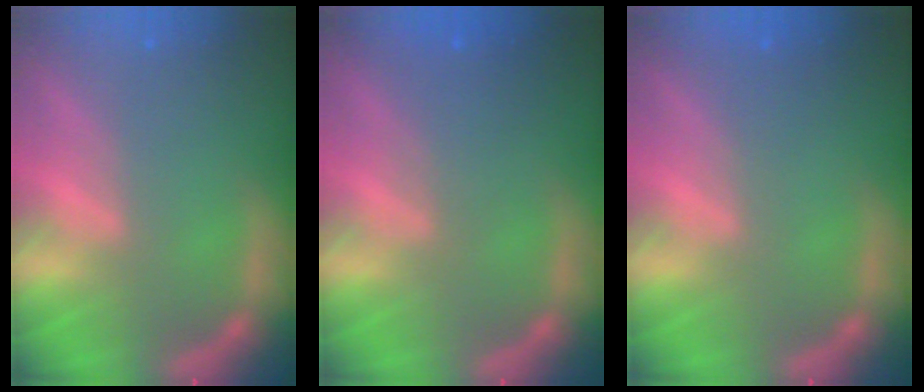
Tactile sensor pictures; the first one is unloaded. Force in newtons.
{"total": 2.5}
{"total": 0.9}